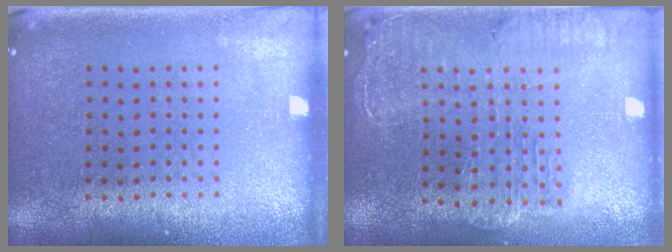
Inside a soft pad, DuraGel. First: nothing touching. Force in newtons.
{"total": 2.1, "press": 1.9, "slide": 0.9}